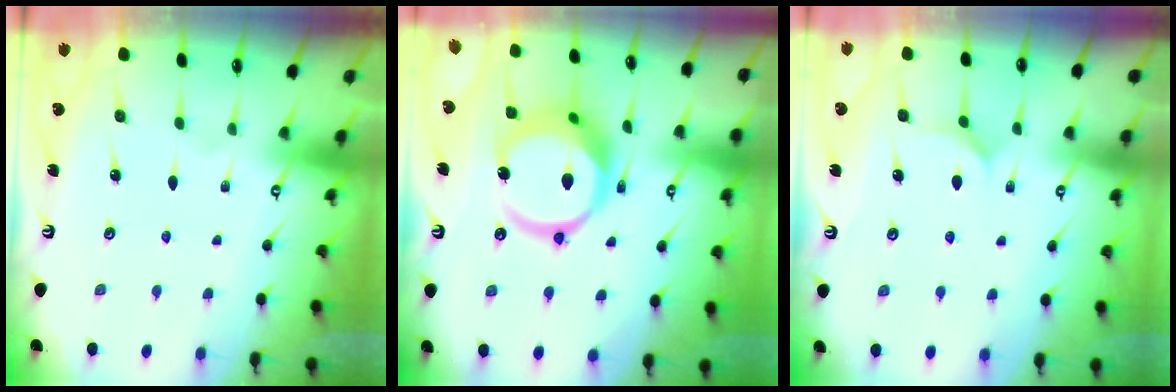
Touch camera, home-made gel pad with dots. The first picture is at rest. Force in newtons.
{"total": 15.2, "press": 15.1, "slide": 1.8}
{"total": 5.0, "press": 5.0, "slide": 0.4}